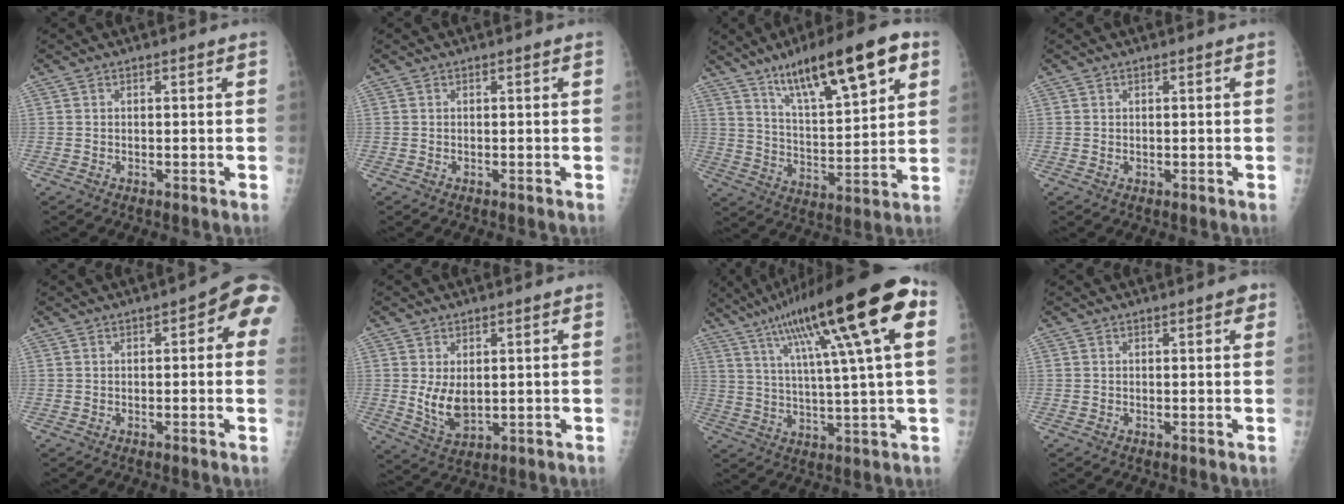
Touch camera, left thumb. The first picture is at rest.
{"total": 0.0}
{"total": 19.8, "force": [11.0, 5.5, 15.5], "torque": [-0.216, -0.035, 0.184]}
{"total": 0.6, "force": [0.1, 0.3, 0.4], "torque": [-0.009, 0.002, 0.005]}
{"total": 7.7, "force": [1.8, 2.7, 7.0], "torque": [-0.060, 0.012, 0.007]}
{"total": 6.4, "force": [0.6, 3.8, 5.1], "torque": [-0.081, -0.015, 0.025]}
{"total": 24.0, "force": [10.0, 3.3, 21.6], "torque": [-0.348, 0.011, 0.157]}
{"total": 2.0, "force": [1.0, 0.6, 1.6], "torque": [-0.016, 0.001, 0.009]}